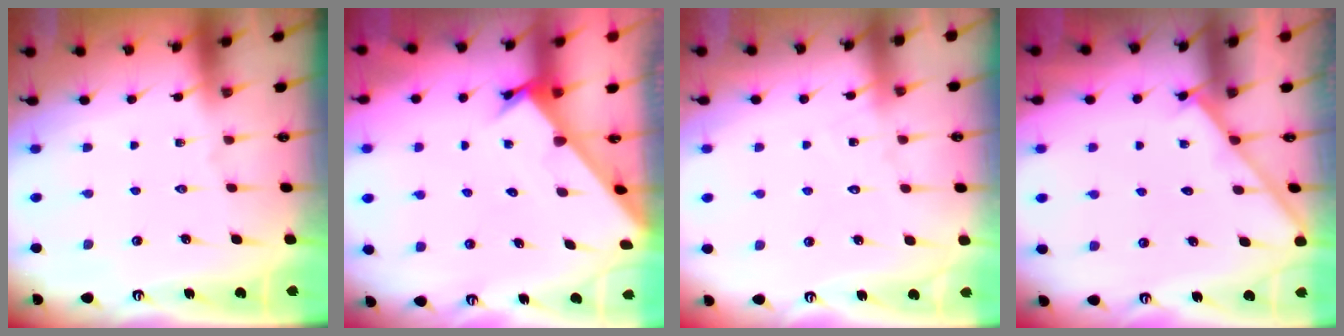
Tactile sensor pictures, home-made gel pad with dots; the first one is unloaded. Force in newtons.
{"total": 2.4, "press": 2.4, "slide": 0.0}
{"total": 8.0, "press": 8.0, "slide": 0.6}
{"total": 2.0, "press": 1.9, "slide": 0.3}